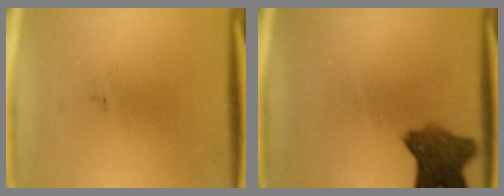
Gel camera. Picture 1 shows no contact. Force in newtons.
{"total": 7.3}